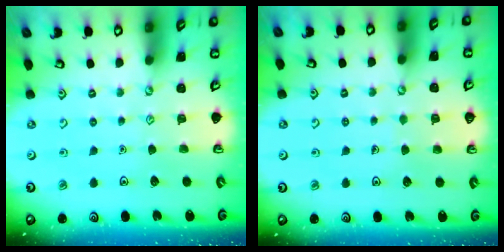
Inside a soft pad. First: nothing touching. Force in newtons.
{"total": 3.8, "press": 3.8, "slide": 0.3}